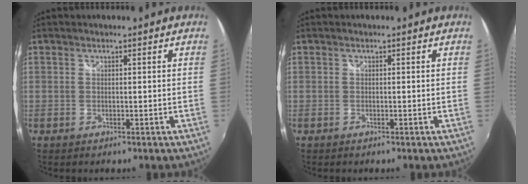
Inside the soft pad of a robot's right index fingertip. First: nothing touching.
{"total": 0.0}